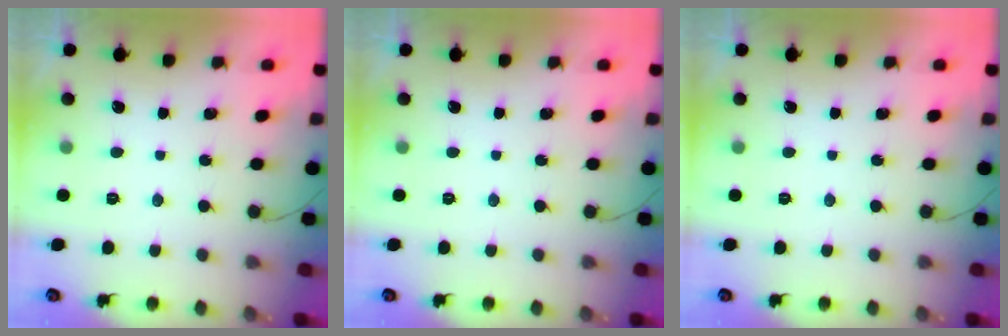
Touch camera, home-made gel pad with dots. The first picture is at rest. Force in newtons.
{"total": 0.0}
{"total": 0.0}